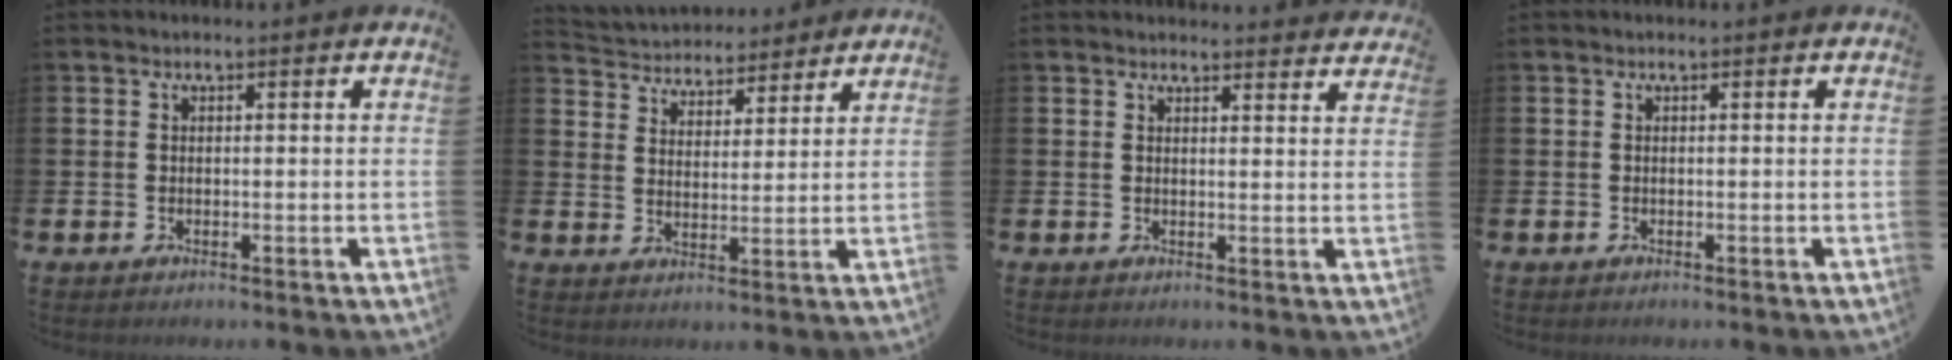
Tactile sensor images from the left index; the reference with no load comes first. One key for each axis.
{"total": 4.4, "fx": 4.1, "fy": 1.4, "fz": -0.5, "tx": -0.018, "ty": -0.028, "tz": 0.072}
{"total": 2.6, "fx": 2.6, "fy": 0.0, "fz": -0.3, "tx": 0.009, "ty": -0.018, "tz": 0.045}
{"total": 0.0}